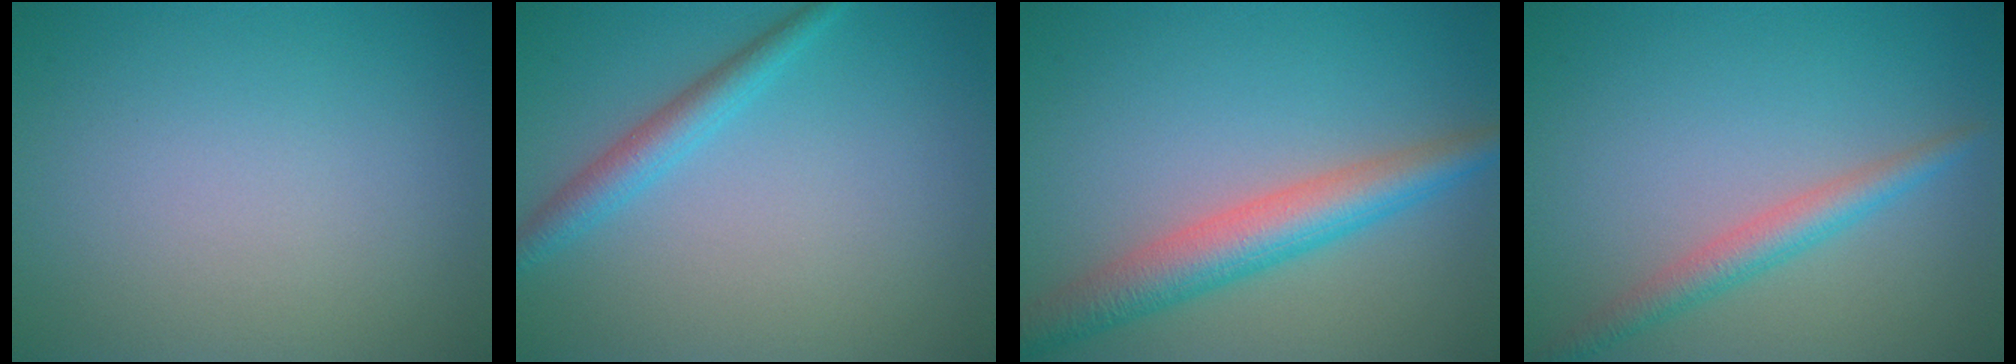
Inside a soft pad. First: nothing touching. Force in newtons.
{"total": 2.5, "press": 2.5, "slide": 0.0}
{"total": 5.4, "press": 5.4, "slide": 0.1}
{"total": 2.8, "press": 2.8, "slide": 0.1}